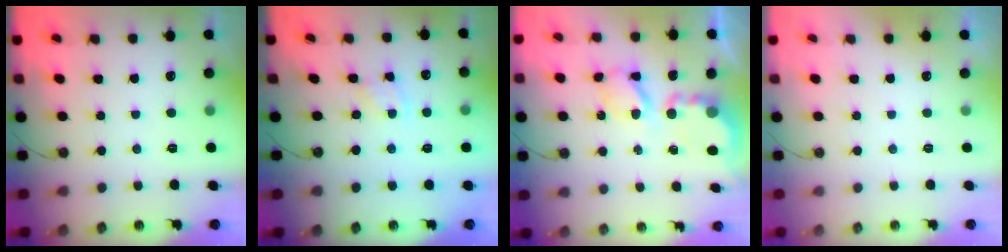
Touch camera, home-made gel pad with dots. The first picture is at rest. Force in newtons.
{"total": 2.6, "press": 2.6, "slide": 0.4}
{"total": 6.8, "press": 6.8, "slide": 0.3}
{"total": 0.0}